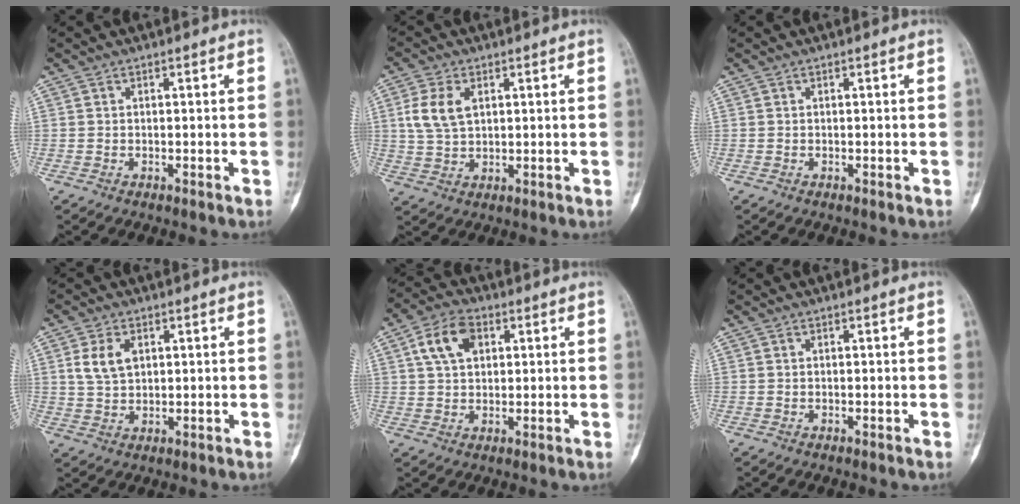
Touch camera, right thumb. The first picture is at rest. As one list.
[{"total": 6.9, "force": [1.9, 4.3, 5.1], "torque": [-0.106, 0.002, 0.042]}, {"total": 0.0}, {"total": 5.7, "force": [1.8, 3.7, 3.9], "torque": [-0.069, -0.003, 0.038]}, {"total": 8.3, "force": [2.7, 5.5, 5.6], "torque": [-0.092, 0.008, 0.044]}, {"total": 0.0}]